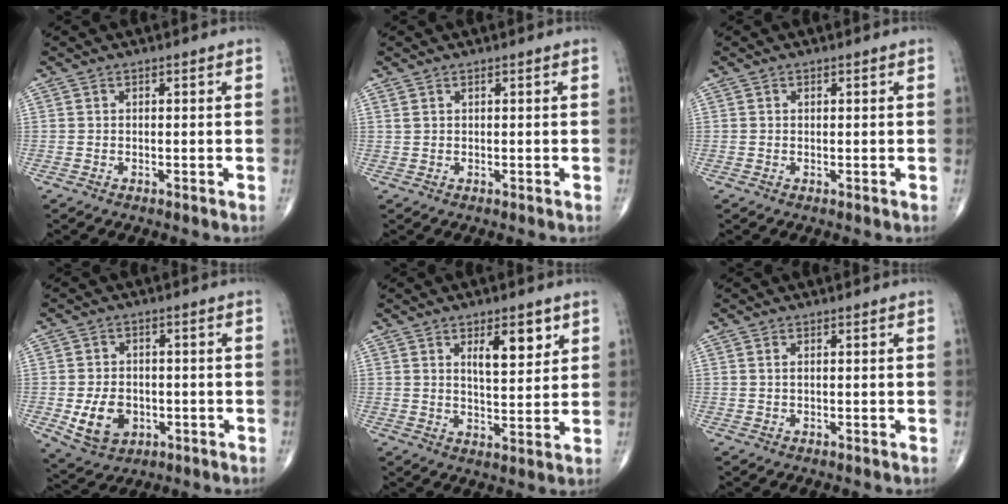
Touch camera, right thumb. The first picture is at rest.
{"total": 0.7, "force": [0.6, 0.1, 0.5], "torque": [-0.014, 0.007, 0.015]}
{"total": 0.0}
{"total": 7.9, "force": [-1.8, 5.9, 5.0], "torque": [-0.072, 0.001, -0.020]}
{"total": 8.0, "force": [3.8, 3.0, 6.3], "torque": [-0.081, -0.028, 0.062]}
{"total": 0.6, "force": [0.3, 0.1, 0.5], "torque": [-0.018, 0.004, 0.006]}